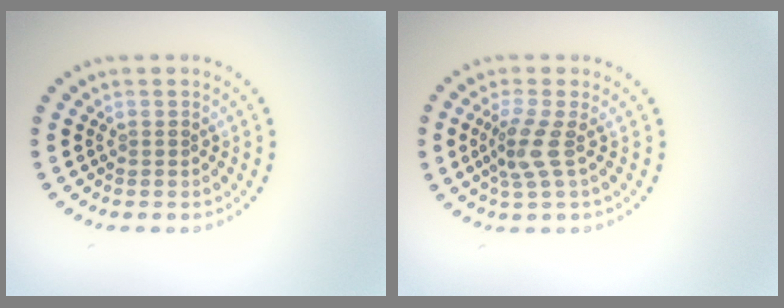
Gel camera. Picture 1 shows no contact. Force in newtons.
{"total": 2.7, "press": 2.1, "slide": 1.7}